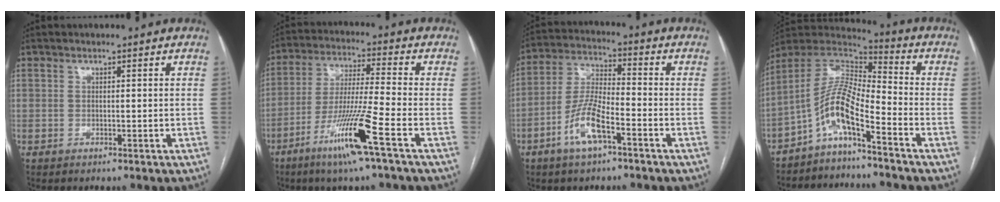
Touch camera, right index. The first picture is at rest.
{"total": 12.4, "force": [-6.4, -1.1, 10.6], "torque": [-0.208, -0.025, -0.124]}
{"total": 9.0, "force": [-4.5, 2.2, 7.5], "torque": [-0.163, -0.003, -0.085]}
{"total": 9.6, "force": [-5.6, 1.7, 7.6], "torque": [-0.161, 0.022, -0.108]}